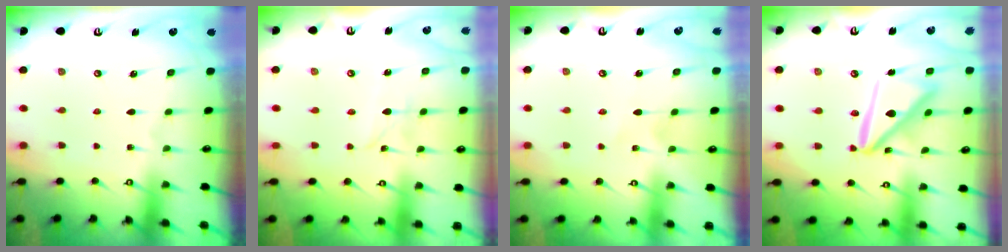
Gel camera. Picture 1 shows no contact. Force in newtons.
{"total": 2.6, "press": 2.6, "slide": 0.3}
{"total": 2.4, "press": 2.4, "slide": 0.3}
{"total": 14.8, "press": 14.7, "slide": 1.6}